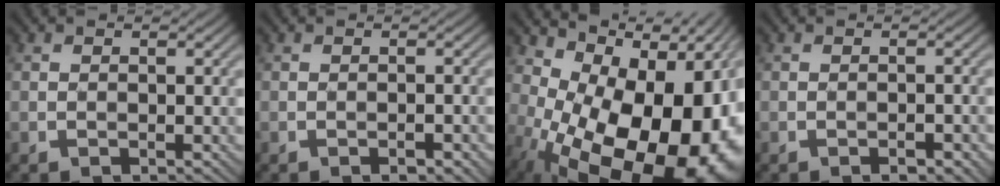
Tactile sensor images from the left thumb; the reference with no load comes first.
{"total": 1.4, "force": [-1.0, 0.1, 1.0], "torque": [-0.015, 0.006, -0.015]}
{"total": 20.0, "force": [-4.6, 11.4, 15.7], "torque": [-0.211, -0.025, -0.045]}
{"total": 1.7, "force": [-1.2, 0.3, 1.1], "torque": [-0.017, 0.006, -0.017]}